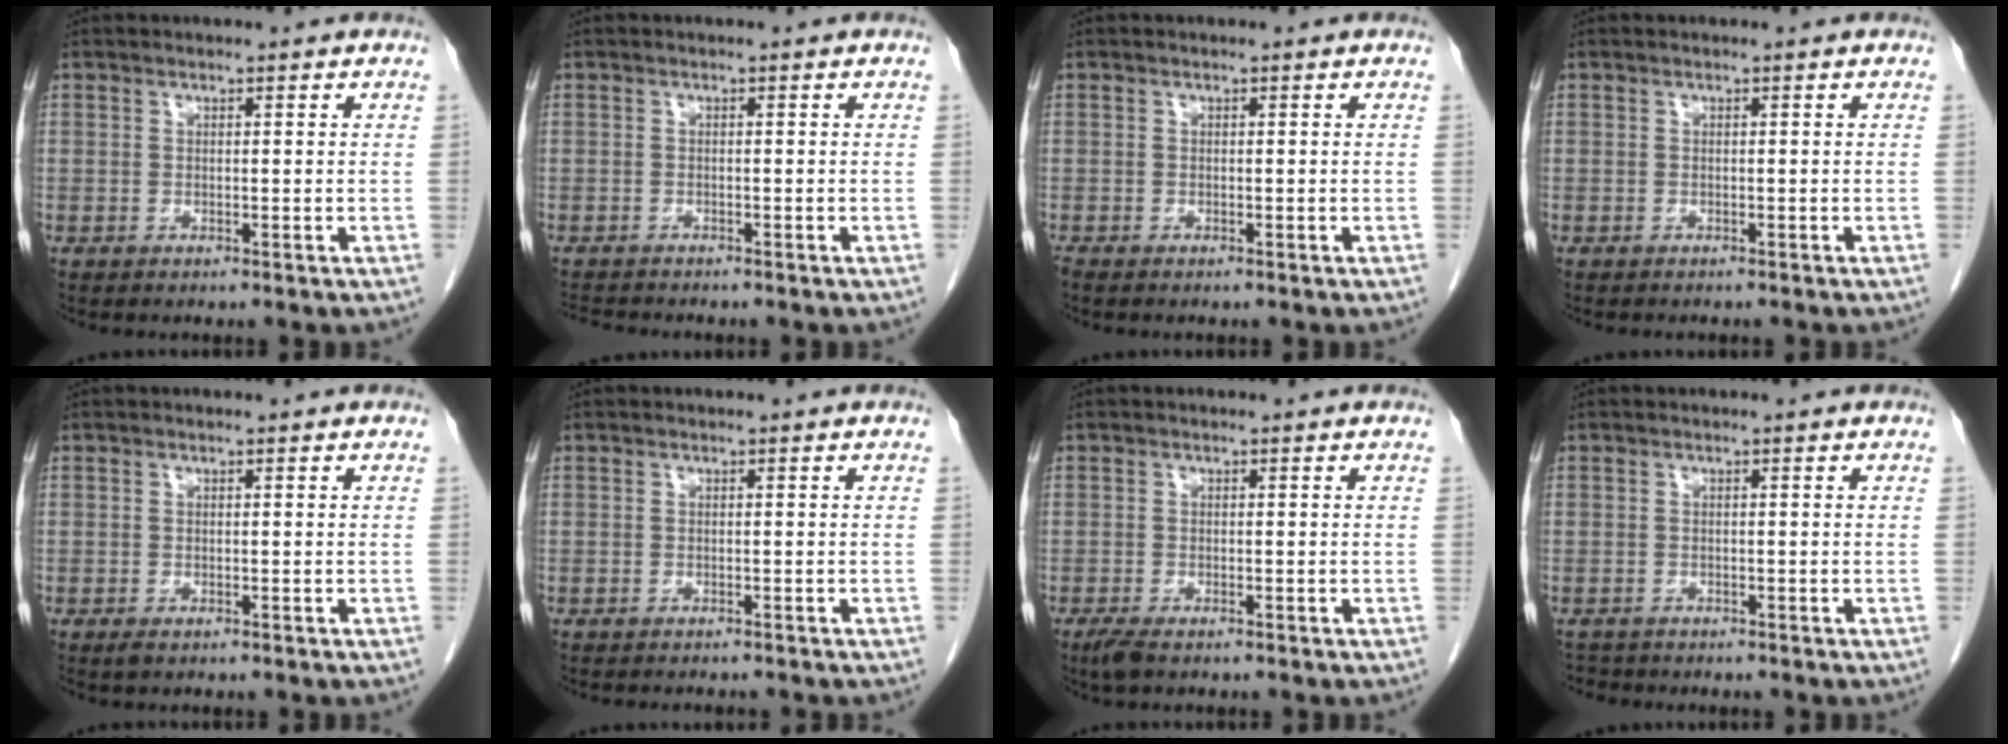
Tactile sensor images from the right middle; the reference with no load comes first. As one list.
[{"total": 2.7, "force": [-2.6, 0.1, 0.5], "torque": [-0.012, -0.013, -0.042]}, {"total": 0.5, "force": [-0.5, 0.0, 0.2], "torque": [-0.010, -0.003, -0.012]}, {"total": 1.9, "force": [-1.7, 0.4, 0.8], "torque": [-0.014, -0.002, -0.018]}, {"total": 0.7, "force": [-0.5, 0.3, 0.5], "torque": [-0.010, -0.001, -0.004]}, {"total": 2.6, "force": [-2.4, 0.4, 0.7], "torque": [-0.009, -0.003, -0.029]}, {"total": 2.3, "force": [-1.6, 0.7, 1.5], "torque": [-0.035, -0.007, -0.028]}, {"total": 1.5, "force": [-1.4, 0.5, -0.2], "torque": [-0.002, -0.003, -0.023]}]